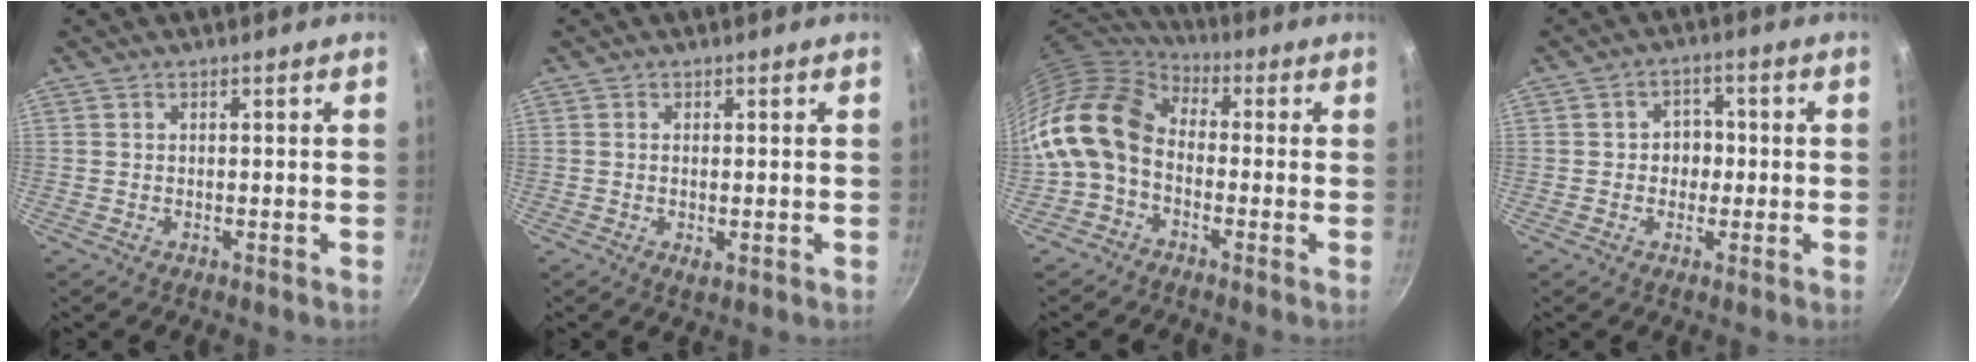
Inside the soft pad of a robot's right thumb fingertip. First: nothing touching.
{"total": 1.7, "force": [-0.2, 0.6, 1.5], "torque": [-0.028, -0.005, -0.004]}
{"total": 14.5, "force": [-1.6, 10.6, 9.7], "torque": [-0.177, 0.035, -0.051]}
{"total": 4.6, "force": [-0.2, 4.0, 2.4], "torque": [-0.002, 0.009, -0.007]}